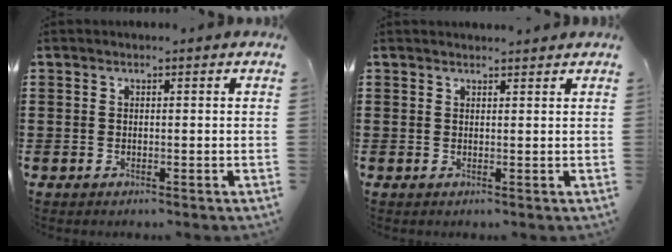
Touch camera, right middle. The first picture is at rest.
{"total": 1.0, "force": [1.0, 0.0, 0.2], "torque": [0.003, -0.005, 0.017]}